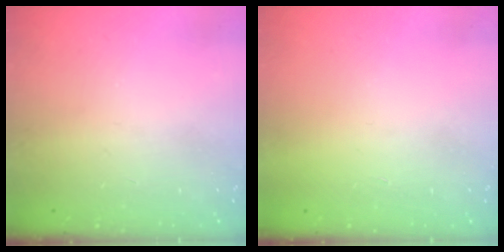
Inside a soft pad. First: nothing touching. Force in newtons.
{"total": 1.7, "press": 1.7, "slide": 0.1}